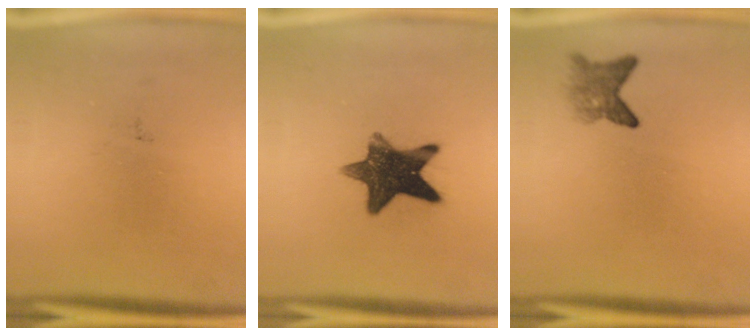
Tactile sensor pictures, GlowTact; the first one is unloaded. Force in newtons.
{"total": 12.3}
{"total": 2.8}